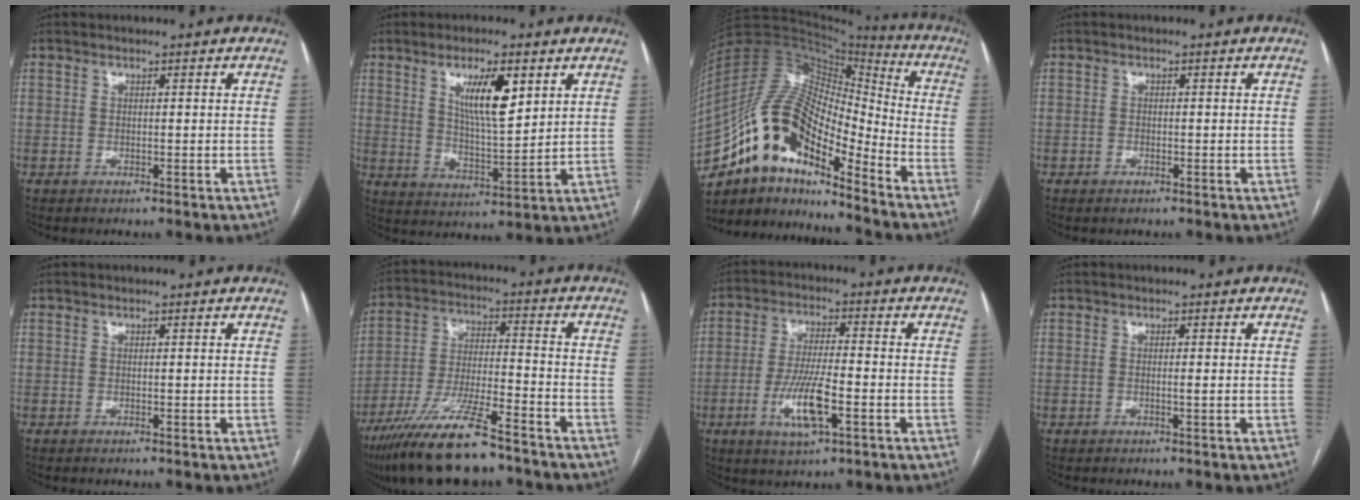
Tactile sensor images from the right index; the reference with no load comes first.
{"total": 9.1, "force": [4.1, 2.0, 7.8], "torque": [-0.139, -0.005, 0.075]}
{"total": 17.8, "force": [-11.8, 5.8, 12.1], "torque": [-0.222, 0.042, -0.207]}
{"total": 0.8, "force": [-0.5, 0.4, 0.4], "torque": [-0.007, 0.000, -0.005]}
{"total": 0.0}
{"total": 15.5, "force": [-11.7, 2.4, 9.9], "torque": [-0.202, -0.029, -0.209]}
{"total": 9.2, "force": [-3.3, 1.8, 8.4], "torque": [-0.167, -0.006, -0.058]}
{"total": 0.6, "force": [-0.1, -0.1, 0.6], "torque": [-0.011, 0.000, -0.004]}